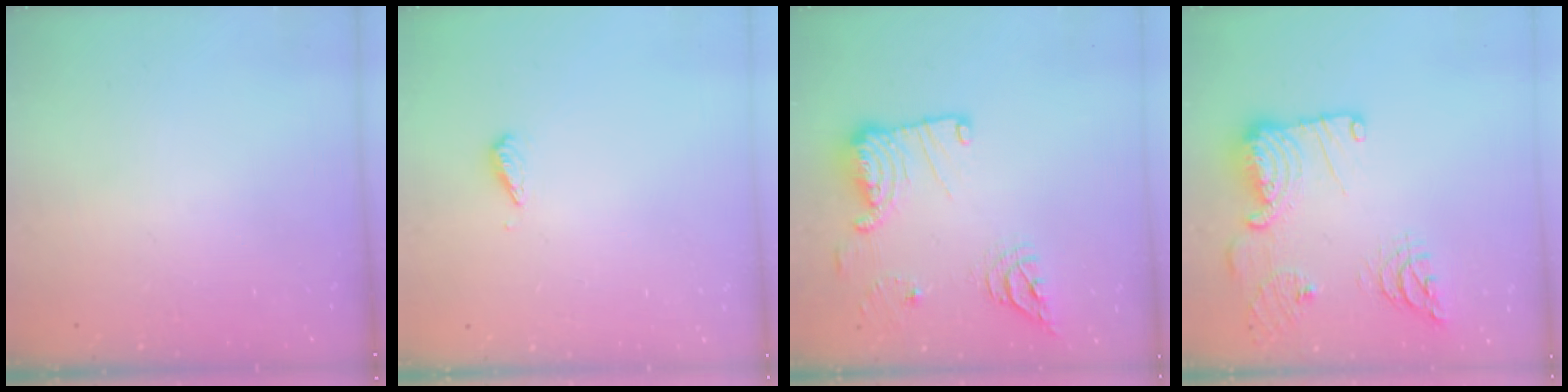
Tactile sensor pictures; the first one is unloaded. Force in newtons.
{"total": 3.6, "press": 3.6, "slide": 0.5}
{"total": 17.4, "press": 17.2, "slide": 2.7}
{"total": 18.8, "press": 18.6, "slide": 2.3}